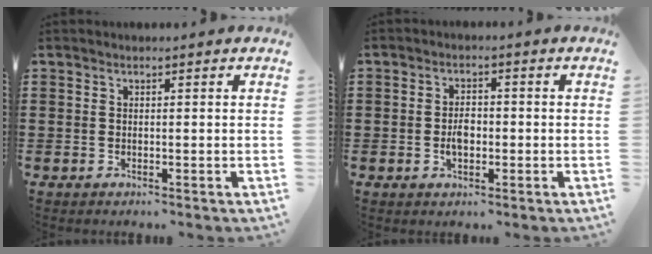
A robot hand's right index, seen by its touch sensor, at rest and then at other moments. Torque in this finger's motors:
{"motor_torque": [2.14, 0.00, 0.36, 0.10]}